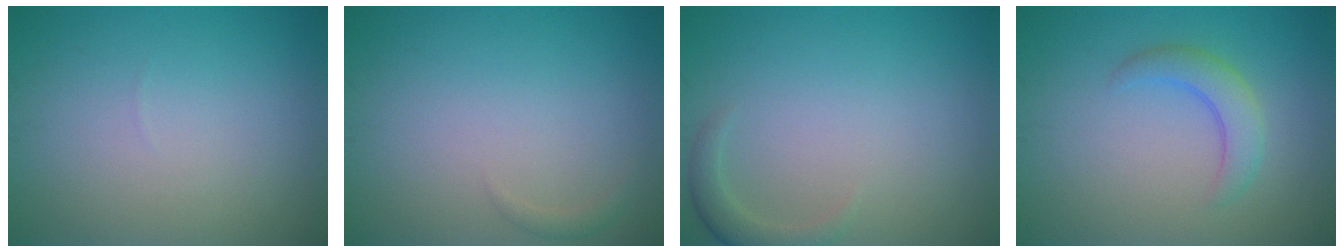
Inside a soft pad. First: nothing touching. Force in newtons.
{"total": 0.7, "press": 0.7, "slide": 0.1}
{"total": 1.8, "press": 1.8, "slide": 0.3}
{"total": 2.9, "press": 2.9, "slide": 0.1}